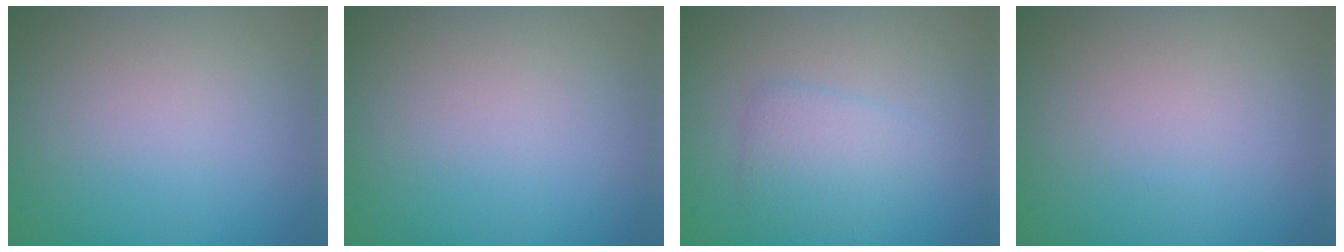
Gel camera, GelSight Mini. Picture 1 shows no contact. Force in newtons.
{"total": 0.0}
{"total": 2.5, "press": 2.5, "slide": 0.1}
{"total": 0.0}